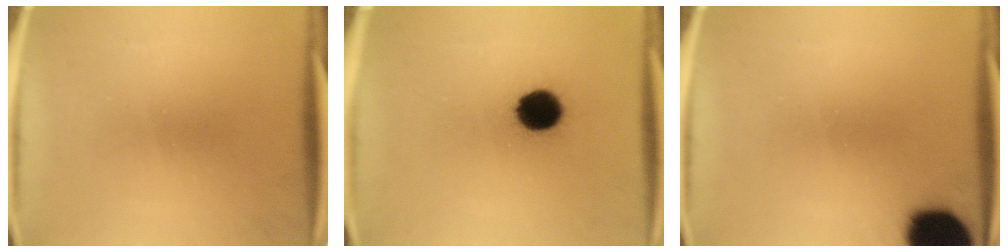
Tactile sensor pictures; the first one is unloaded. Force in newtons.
{"total": 10.1}
{"total": 17.2}